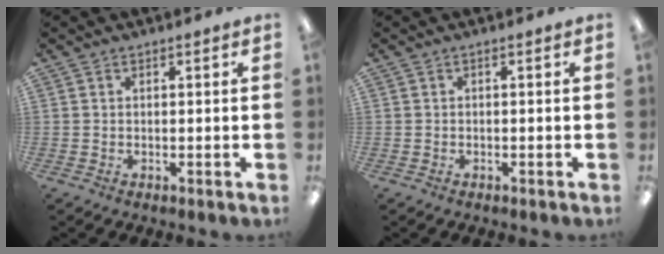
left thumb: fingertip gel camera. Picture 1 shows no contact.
{"total": 0.0}